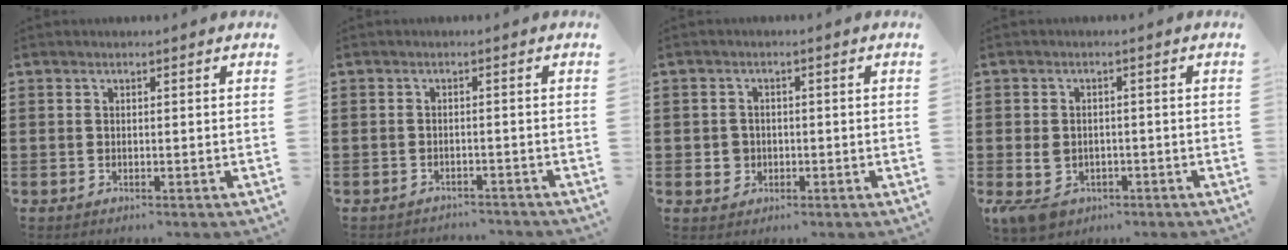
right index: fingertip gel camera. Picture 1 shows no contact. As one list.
[{"total": 1.6, "force": [-1.6, 0.2, 0.0], "torque": [-0.006, 0.001, -0.035]}, {"total": 2.3, "force": [-0.6, 2.2, 0.6], "torque": [-0.018, 0.005, -0.014]}, {"total": 3.2, "force": [-1.6, 2.3, 1.7], "torque": [-0.056, -0.007, -0.037]}]